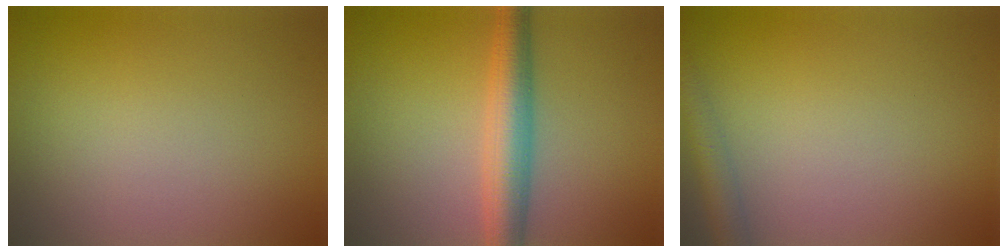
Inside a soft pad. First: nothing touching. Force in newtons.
{"total": 4.8, "press": 4.8, "slide": 0.1}
{"total": 2.4, "press": 2.4, "slide": 0.1}